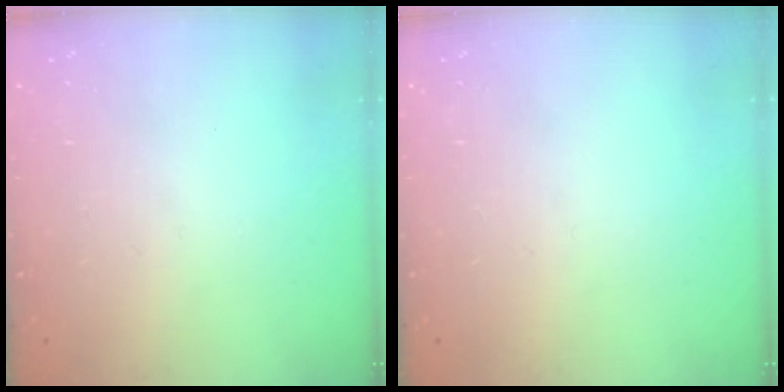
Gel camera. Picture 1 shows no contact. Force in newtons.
{"total": 0.0}